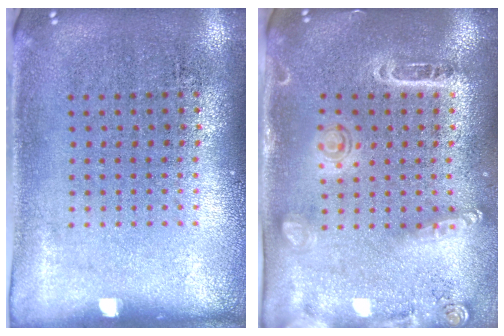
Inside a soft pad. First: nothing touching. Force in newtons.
{"total": 1.6, "press": 1.5, "slide": 0.5}